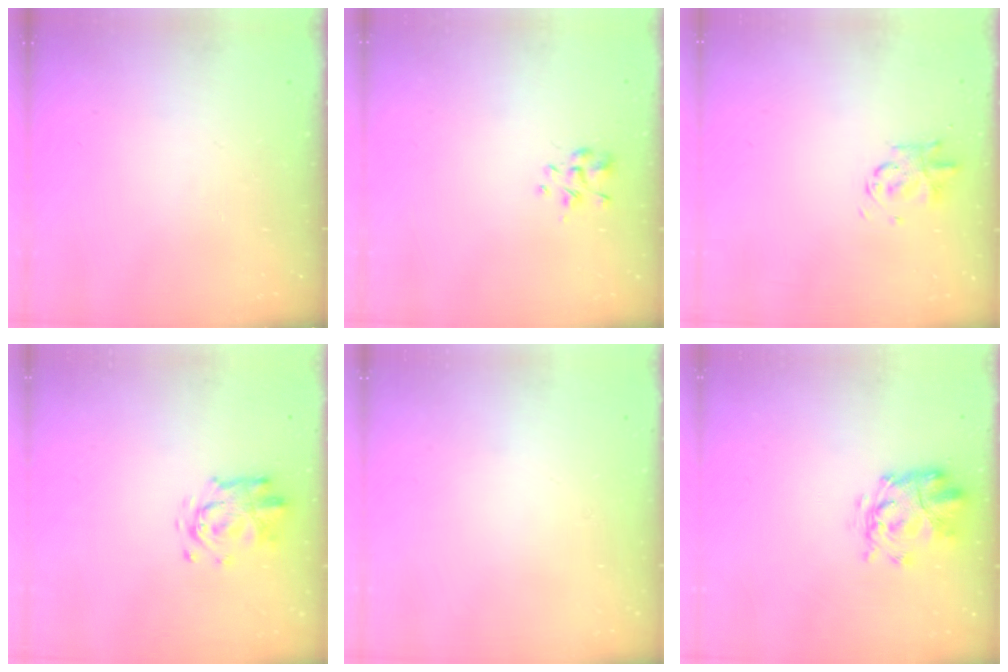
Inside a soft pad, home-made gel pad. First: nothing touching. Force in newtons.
{"total": 2.3, "press": 2.1, "slide": 0.9}
{"total": 2.8, "press": 2.8, "slide": 0.6}
{"total": 3.2, "press": 3.2, "slide": 0.4}
{"total": 1.7, "press": 1.6, "slide": 0.2}
{"total": 3.8, "press": 3.4, "slide": 1.7}